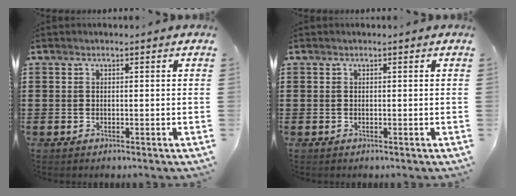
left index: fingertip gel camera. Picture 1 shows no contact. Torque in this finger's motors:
{"motor_torque": [0.00, 0.00, 0.00, 0.00]}